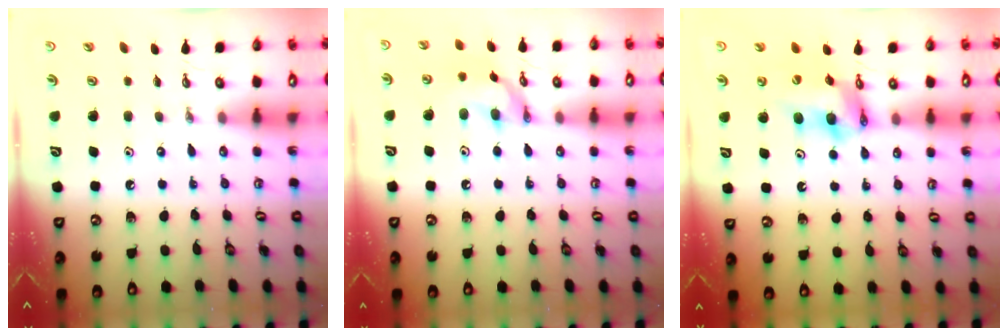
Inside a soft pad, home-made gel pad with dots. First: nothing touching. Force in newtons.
{"total": 12.8, "press": 12.8, "slide": 0.6}
{"total": 11.6, "press": 11.5, "slide": 1.4}